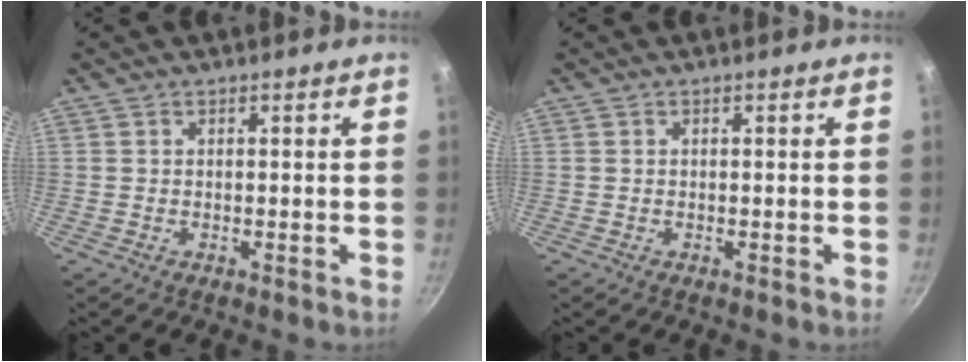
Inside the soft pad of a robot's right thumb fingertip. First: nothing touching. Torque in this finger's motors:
{"motor_torque": [-0.16, -0.17, 0.02, 0.00, 0.02]}